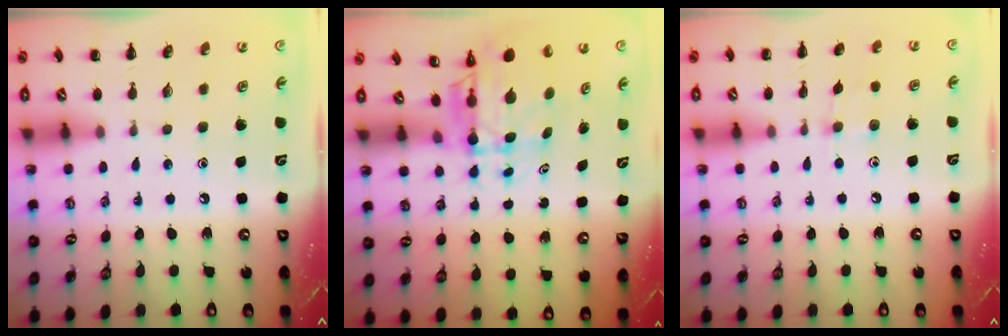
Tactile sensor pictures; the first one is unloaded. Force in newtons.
{"total": 5.6, "press": 5.2, "slide": 1.9}
{"total": 5.9, "press": 5.6, "slide": 1.9}